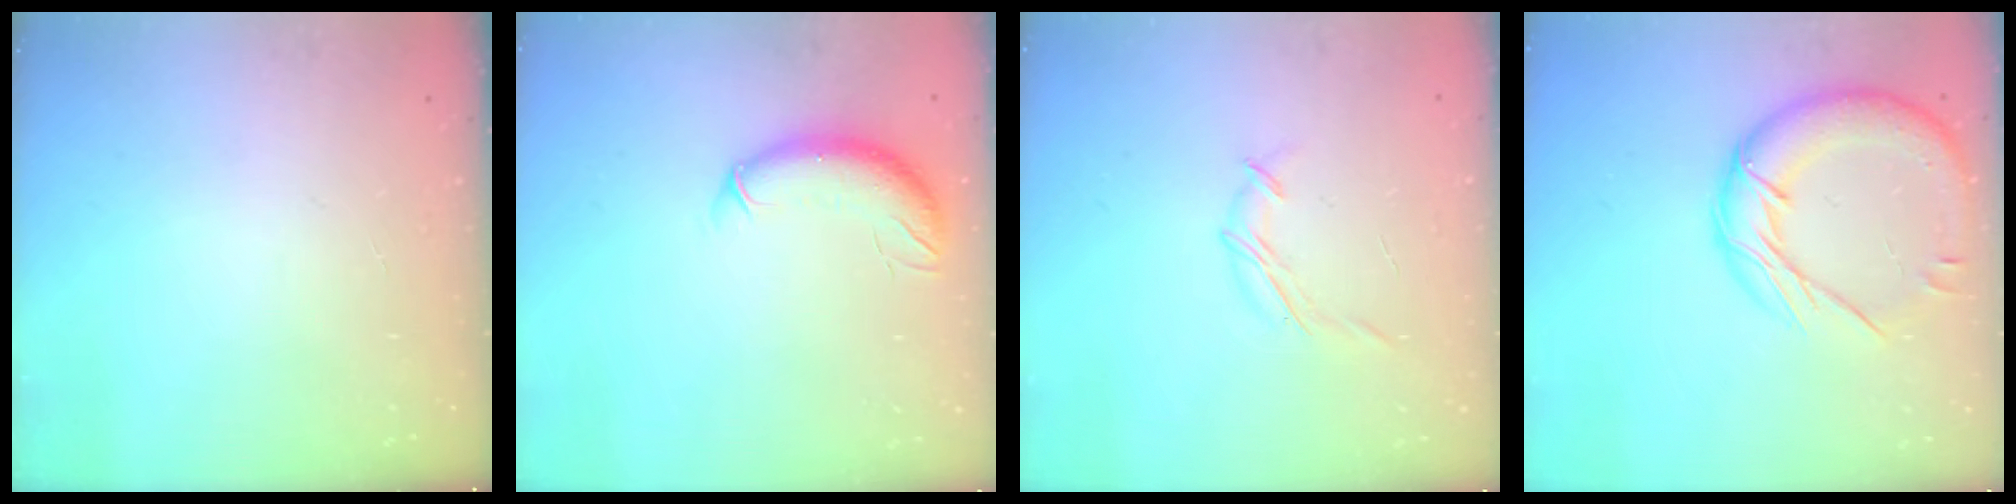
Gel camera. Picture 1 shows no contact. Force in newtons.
{"total": 10.5, "press": 10.3, "slide": 1.9}
{"total": 7.4, "press": 7.2, "slide": 1.6}
{"total": 17.9, "press": 17.8, "slide": 1.8}